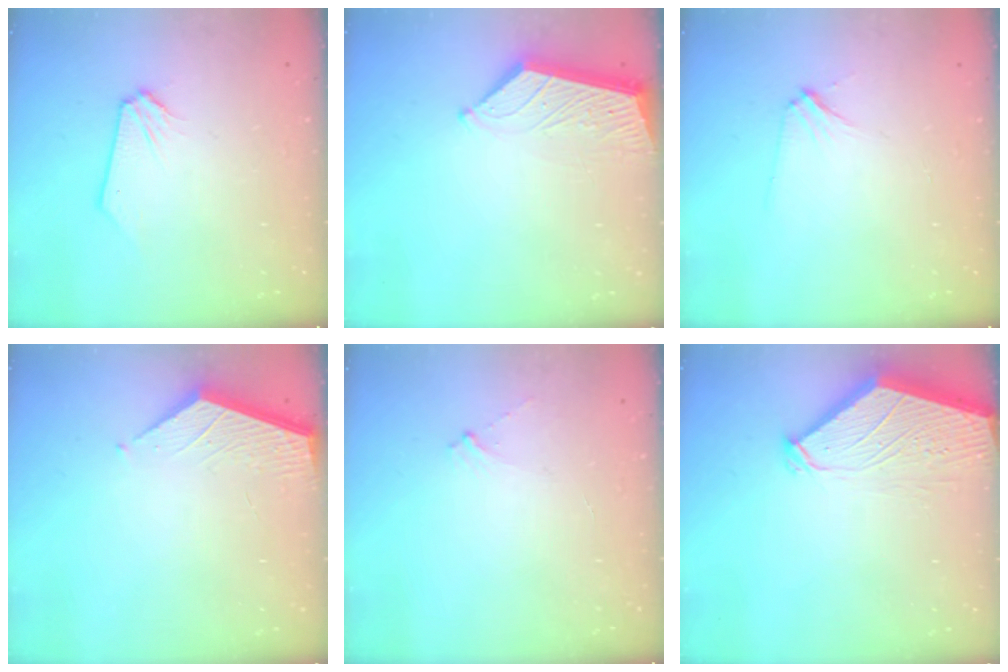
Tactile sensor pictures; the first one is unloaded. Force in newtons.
{"total": 6.3, "press": 6.2, "slide": 0.5}
{"total": 3.2, "press": 3.2, "slide": 0.5}
{"total": 1.9, "press": 1.9, "slide": 0.2}
{"total": 3.8, "press": 3.7, "slide": 0.7}
{"total": 3.1, "press": 3.1, "slide": 0.4}